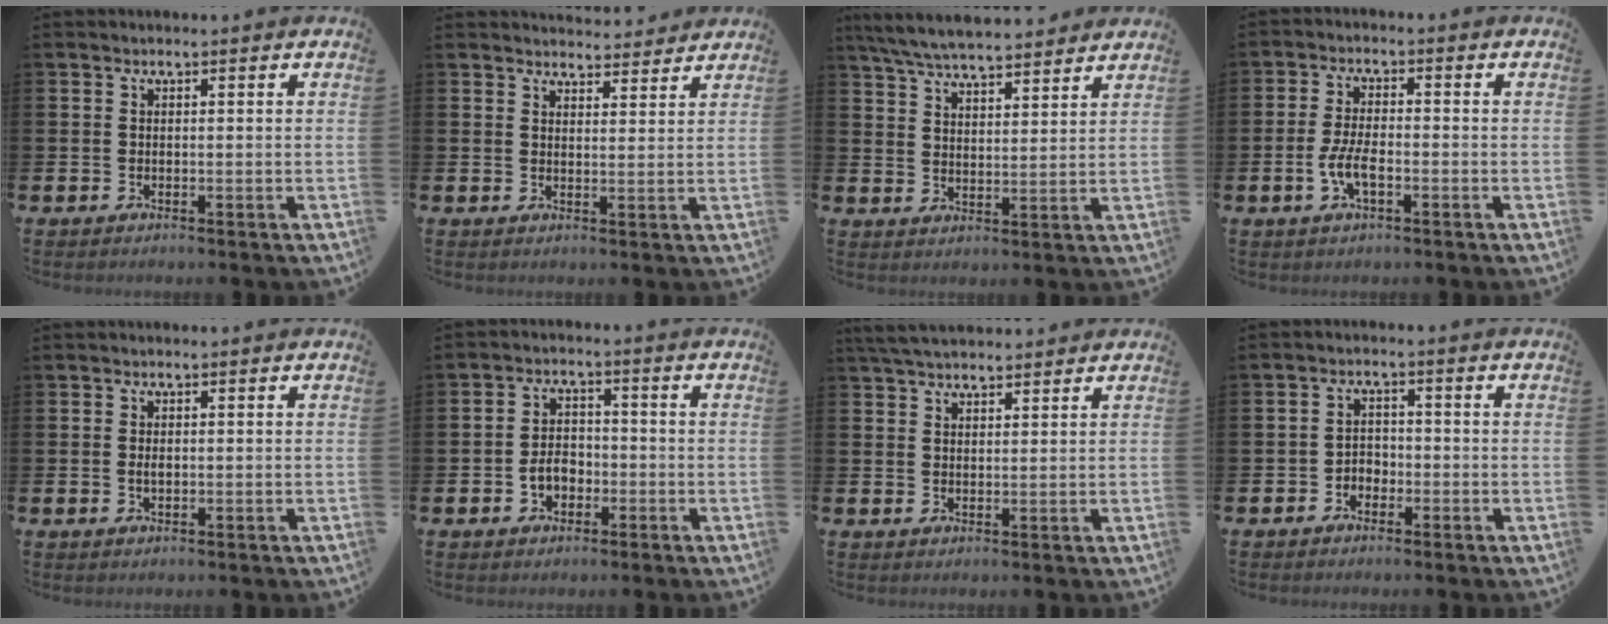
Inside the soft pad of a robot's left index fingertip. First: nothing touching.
{"total": 3.7, "force": [3.6, 0.5, -0.2], "torque": [0.008, -0.024, 0.064]}
{"total": 6.5, "force": [6.3, 0.6, 1.4], "torque": [-0.052, -0.029, 0.115]}
{"total": 4.4, "force": [-1.4, 1.7, 3.8], "torque": [-0.079, 0.003, -0.029]}
{"total": 0.9, "force": [0.1, 0.5, 0.7], "torque": [-0.010, 0.002, -0.002]}
{"total": 3.5, "force": [-1.3, 2.6, 2.0], "torque": [-0.027, 0.000, -0.031]}
{"total": 4.1, "force": [3.9, 0.8, 1.0], "torque": [-0.024, -0.011, 0.072]}
{"total": 2.2, "force": [-1.6, 1.5, 0.4], "torque": [-0.014, 0.006, -0.036]}